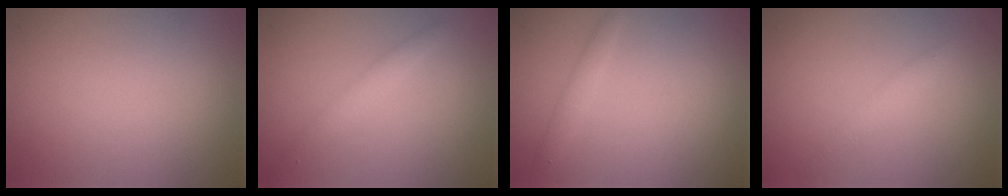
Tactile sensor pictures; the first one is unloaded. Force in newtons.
{"total": 1.9, "press": 1.9, "slide": 0.1}
{"total": 1.3, "press": 1.3, "slide": 0.1}
{"total": 1.4, "press": 1.4, "slide": 0.1}